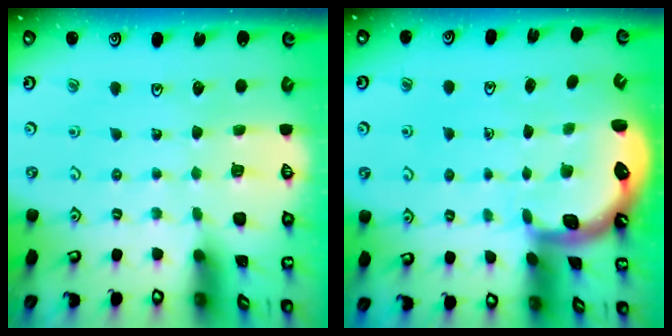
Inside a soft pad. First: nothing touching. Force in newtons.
{"total": 1.9, "press": 1.8, "slide": 0.6}